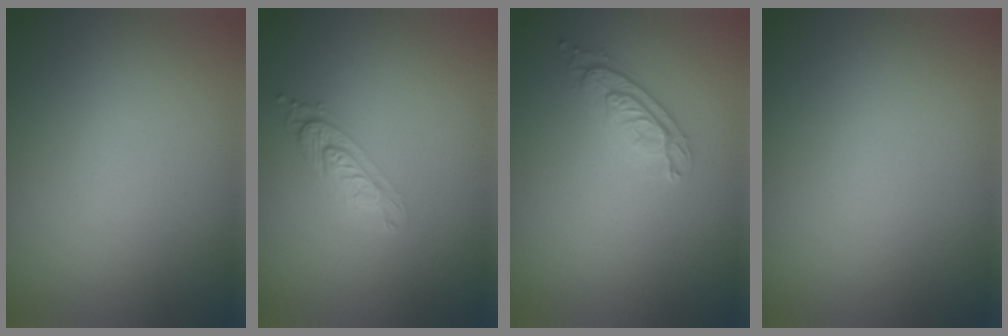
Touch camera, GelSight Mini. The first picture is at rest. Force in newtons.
{"total": 2.1, "press": 2.1, "slide": 0.3}
{"total": 2.1, "press": 1.8, "slide": 1.1}
{"total": 0.0}